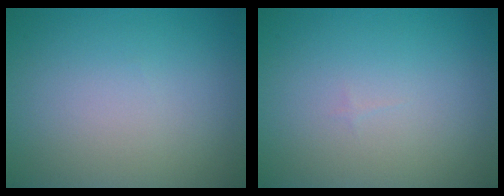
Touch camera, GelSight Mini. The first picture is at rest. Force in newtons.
{"total": 0.0}